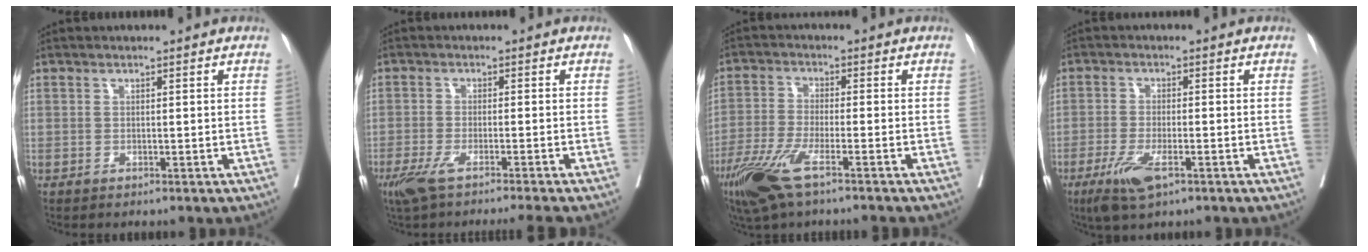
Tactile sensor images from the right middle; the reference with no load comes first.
{"total": 8.0, "force": [-6.3, -0.7, 4.8], "torque": [-0.067, -0.021, -0.105]}
{"total": 8.7, "force": [-5.5, 1.0, 6.7], "torque": [-0.139, -0.022, -0.107]}
{"total": 5.8, "force": [-3.2, 1.4, 4.7], "torque": [-0.098, -0.013, -0.054]}